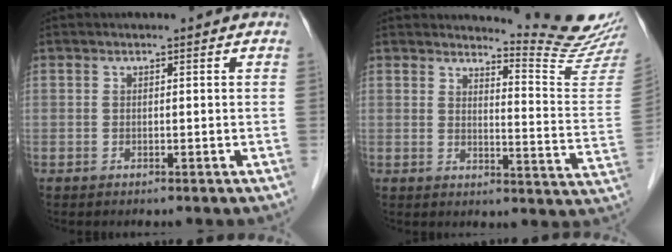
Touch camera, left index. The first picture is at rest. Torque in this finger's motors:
{"motor_torque": [0.10, -0.33, -0.04, 0.00]}